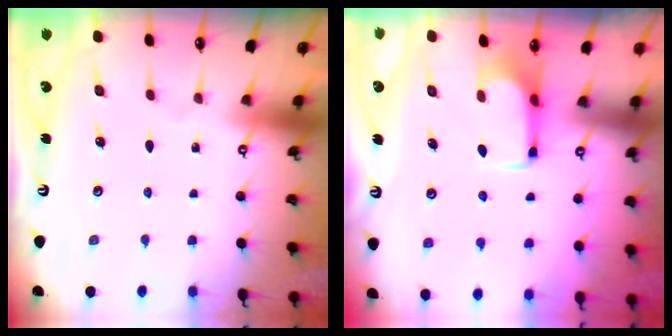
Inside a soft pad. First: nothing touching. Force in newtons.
{"total": 1.6, "press": 1.5, "slide": 0.4}